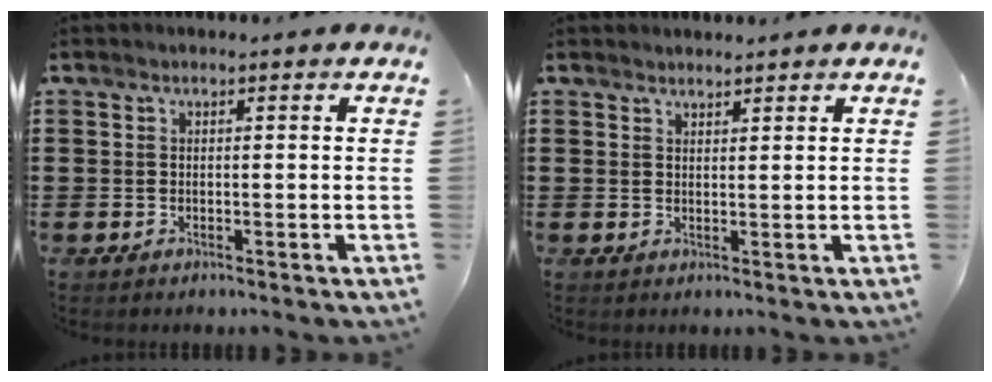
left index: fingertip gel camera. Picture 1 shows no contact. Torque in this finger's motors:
{"motor_torque": [-0.57, 0.80, 0.01, 0.01]}